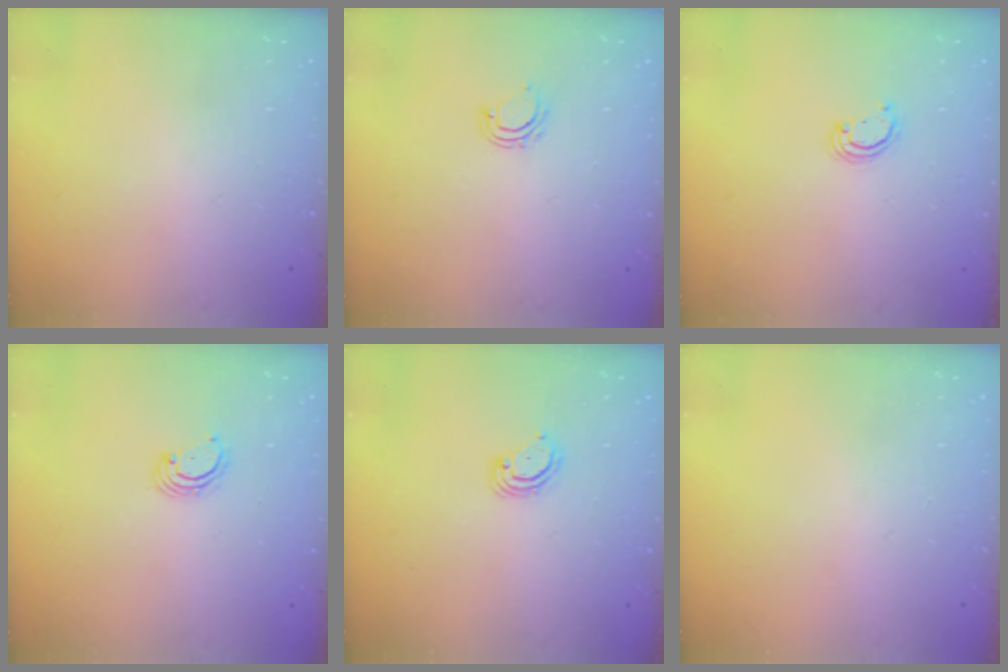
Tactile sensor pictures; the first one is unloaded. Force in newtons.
{"total": 5.4, "press": 5.4, "slide": 0.4}
{"total": 2.1, "press": 2.1, "slide": 0.1}
{"total": 2.5, "press": 2.5, "slide": 0.3}
{"total": 3.8, "press": 3.8, "slide": 0.3}
{"total": 0.0}